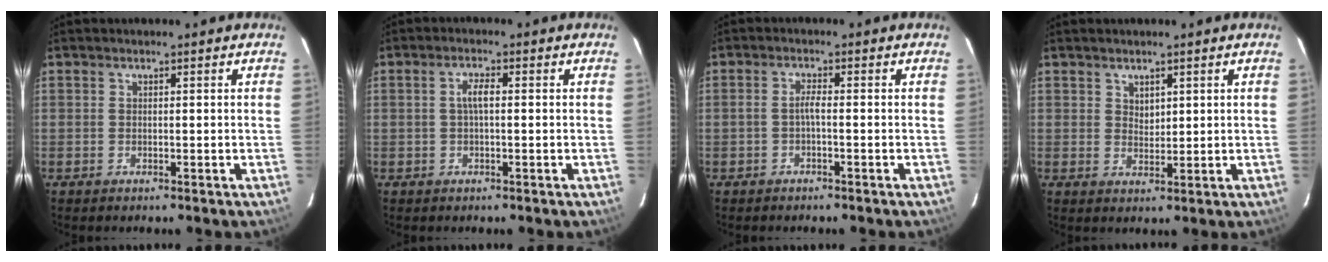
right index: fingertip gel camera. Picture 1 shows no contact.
{"total": 2.5, "force": [0.1, 0.7, 2.4], "torque": [-0.048, 0.006, 0.001]}
{"total": 1.6, "force": [-0.7, 0.0, 1.5], "torque": [-0.029, 0.004, -0.014]}
{"total": 2.2, "force": [1.4, 1.5, 1.0], "torque": [-0.012, 0.002, 0.027]}